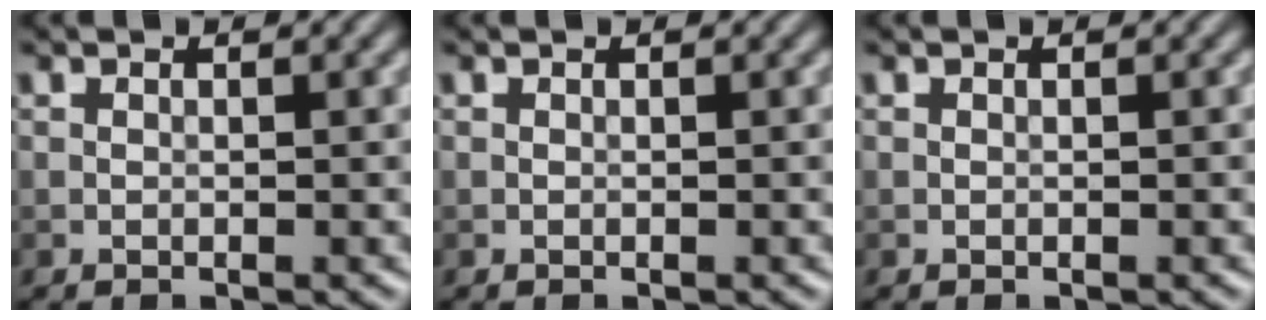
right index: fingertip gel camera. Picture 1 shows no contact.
{"total": 0.0}
{"total": 0.0}